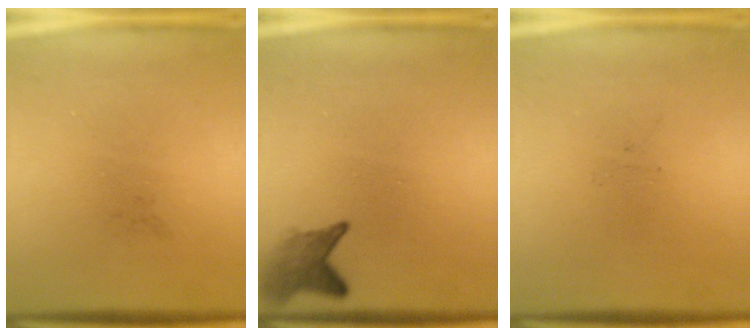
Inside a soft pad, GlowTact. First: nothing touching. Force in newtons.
{"total": 2.9}
{"total": 0.0}